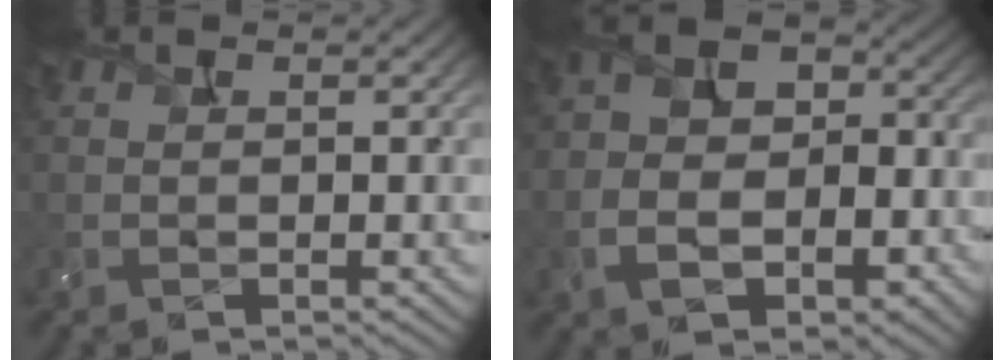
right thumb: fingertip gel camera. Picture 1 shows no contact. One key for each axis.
{"total": 10.8, "fx": -3.7, "fy": 7.1, "fz": 7.2, "tx": -0.135, "ty": -0.021, "tz": -0.070}